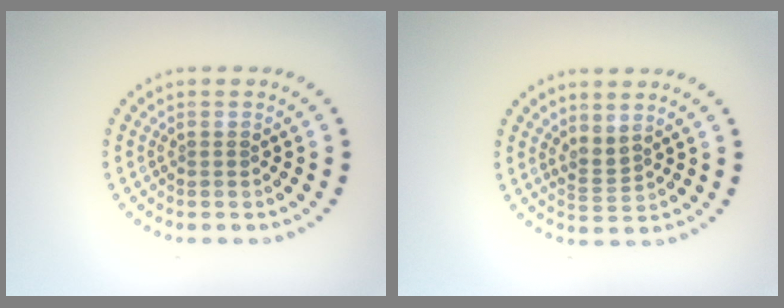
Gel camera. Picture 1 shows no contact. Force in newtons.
{"total": 1.8, "press": 1.3, "slide": 1.3}